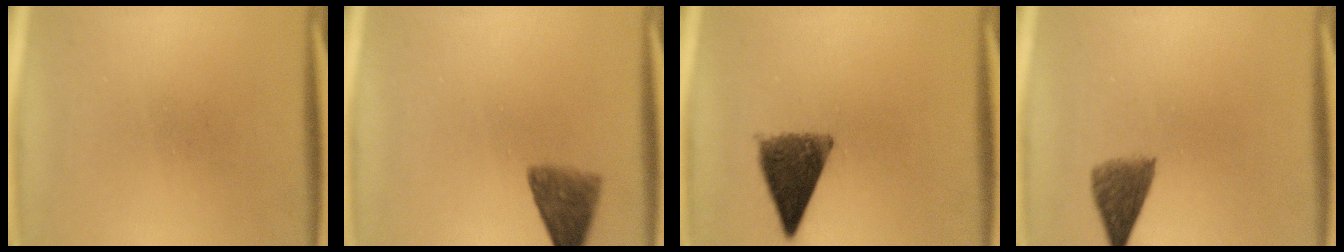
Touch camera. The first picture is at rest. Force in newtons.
{"total": 5.4}
{"total": 9.1}
{"total": 4.7}